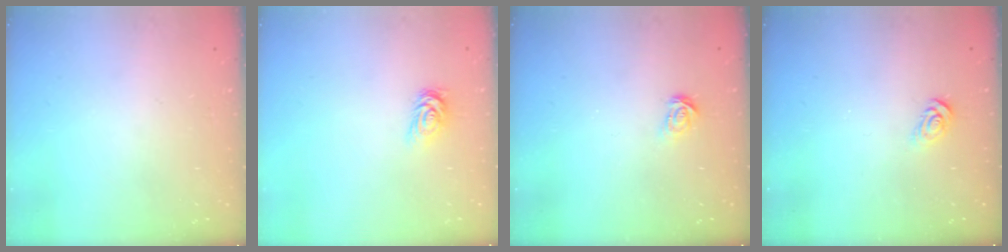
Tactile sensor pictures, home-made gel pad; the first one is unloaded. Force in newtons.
{"total": 3.2, "press": 3.1, "slide": 0.5}
{"total": 3.7, "press": 3.7, "slide": 0.3}
{"total": 3.7, "press": 3.7, "slide": 0.4}